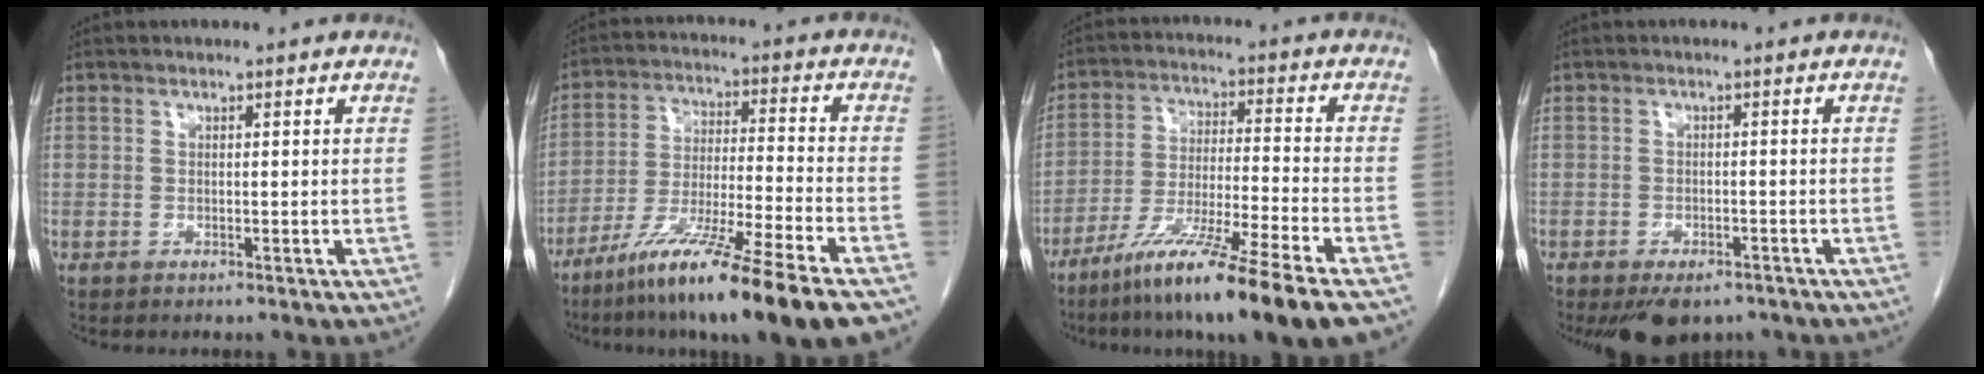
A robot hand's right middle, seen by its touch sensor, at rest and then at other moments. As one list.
[{"total": 17.4, "force": [-12.1, -0.7, 12.4], "torque": [-0.205, -0.049, -0.208]}, {"total": 15.3, "force": [-10.7, -1.1, 10.9], "torque": [-0.199, -0.050, -0.186]}, {"total": 6.4, "force": [-4.7, 3.0, 3.1], "torque": [-0.045, -0.005, -0.068]}]